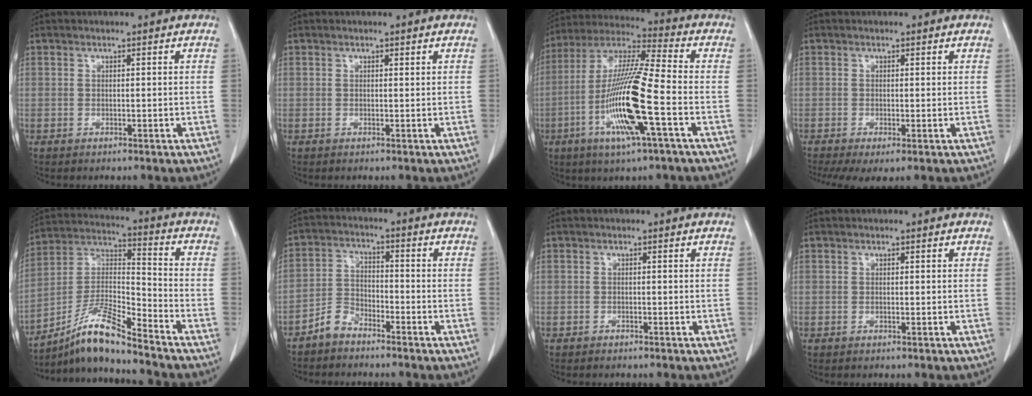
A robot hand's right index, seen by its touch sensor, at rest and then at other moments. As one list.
[{"total": 0.0}, {"total": 16.4, "force": [-5.1, 0.3, 15.6], "torque": [-0.318, -0.015, -0.102]}, {"total": 4.7, "force": [-2.4, 1.6, 3.7], "torque": [-0.065, -0.014, -0.041]}, {"total": 11.2, "force": [-9.5, -0.1, 5.9], "torque": [-0.122, 0.008, -0.176]}, {"total": 4.3, "force": [-3.5, 2.3, 1.0], "torque": [-0.017, 0.005, -0.070]}, {"total": 0.6, "force": [-0.5, 0.2, 0.1], "torque": [-0.007, 0.000, -0.007]}, {"total": 0.0}]